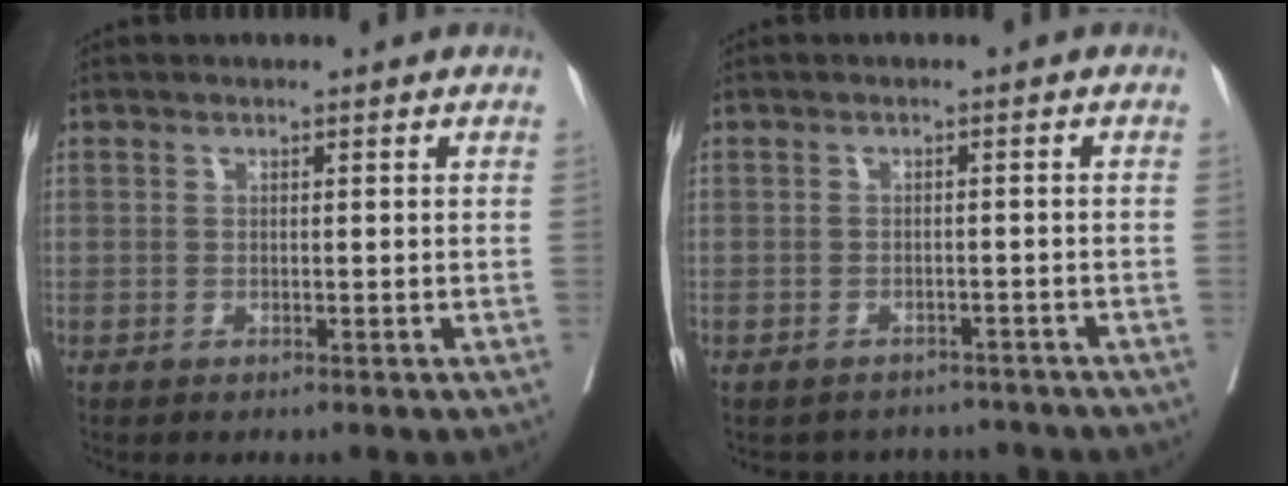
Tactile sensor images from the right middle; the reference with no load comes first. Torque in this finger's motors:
{"motor_torque": [0.14, -0.22, -0.02, 0.00]}